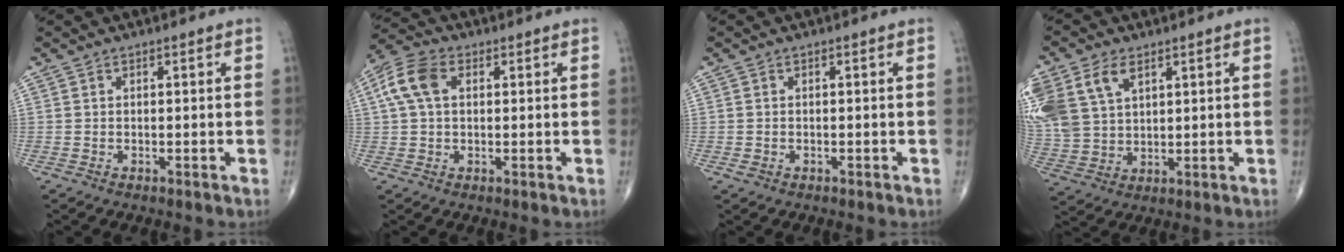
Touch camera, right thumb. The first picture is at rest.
{"total": 7.8, "force": [1.9, 5.0, 5.7], "torque": [-0.128, 0.021, 0.031]}
{"total": 0.8, "force": [-0.3, 0.7, 0.4], "torque": [-0.007, 0.006, -0.002]}
{"total": 16.0, "force": [7.0, 10.7, 9.7], "torque": [-0.237, 0.007, 0.144]}